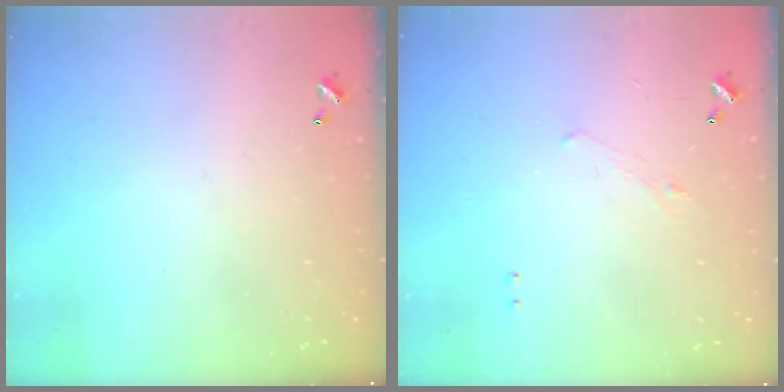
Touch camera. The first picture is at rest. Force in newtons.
{"total": 1.3, "press": 1.2, "slide": 0.6}